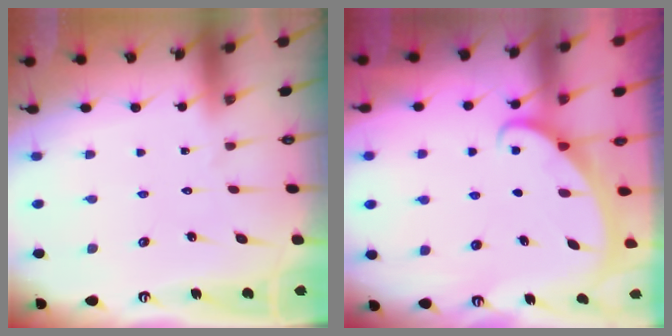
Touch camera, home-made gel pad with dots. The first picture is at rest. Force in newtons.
{"total": 2.2, "press": 2.2, "slide": 0.3}